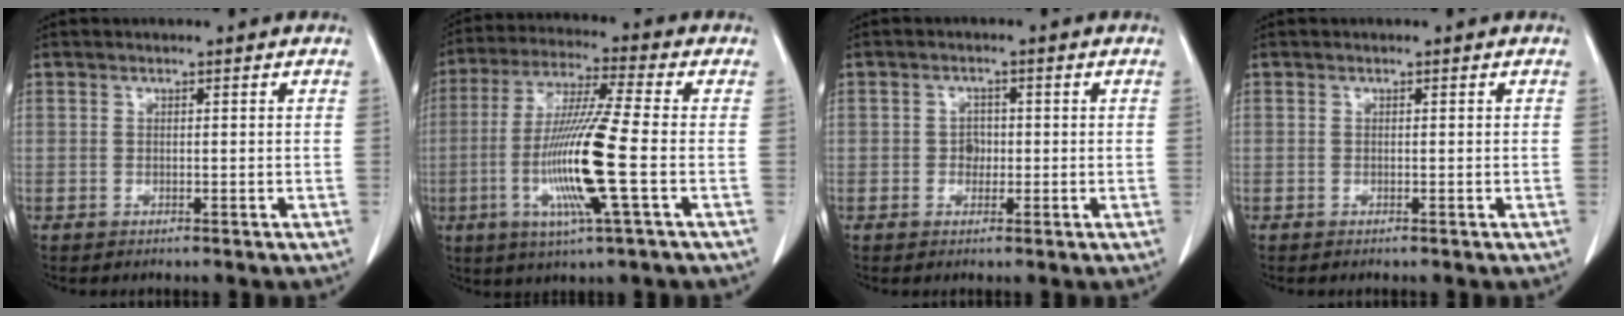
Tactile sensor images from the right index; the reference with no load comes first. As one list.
[{"total": 13.9, "force": [-3.1, -0.6, 13.5], "torque": [-0.276, -0.015, -0.068]}, {"total": 2.0, "force": [-0.2, 1.6, 1.1], "torque": [-0.014, 0.005, -0.004]}, {"total": 0.0}]